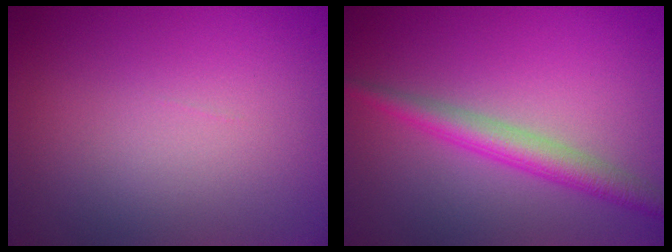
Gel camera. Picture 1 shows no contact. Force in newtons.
{"total": 3.3, "press": 3.3, "slide": 0.0}